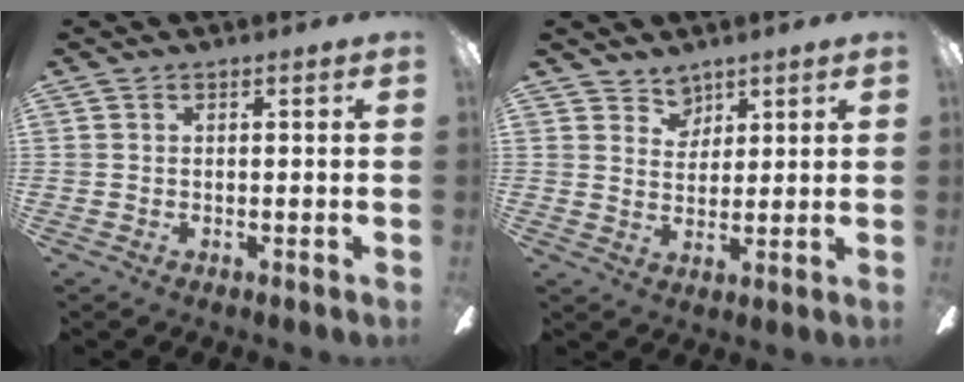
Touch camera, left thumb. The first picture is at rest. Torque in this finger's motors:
{"motor_torque": [-0.13, -0.34, -0.35, 0.23, -0.03]}